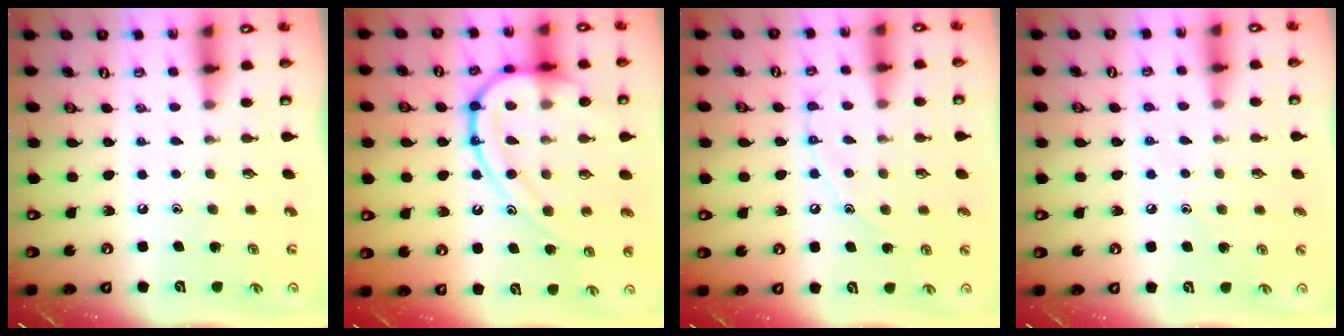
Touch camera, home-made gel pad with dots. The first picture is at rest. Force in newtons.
{"total": 19.1, "press": 19.1, "slide": 1.6}
{"total": 8.0, "press": 8.0, "slide": 0.7}
{"total": 3.7, "press": 3.7, "slide": 0.5}